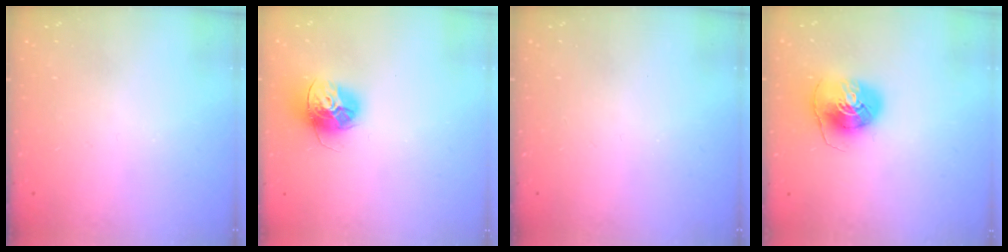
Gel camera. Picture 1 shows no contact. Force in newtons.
{"total": 15.0, "press": 14.9, "slide": 1.3}
{"total": 0.0}
{"total": 8.1, "press": 8.0, "slide": 1.2}